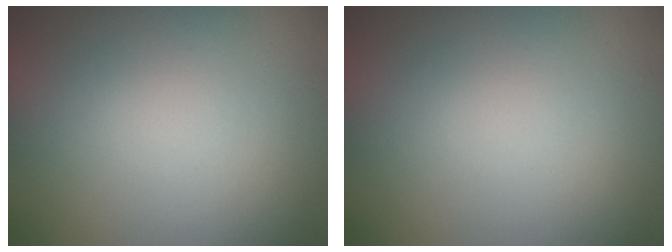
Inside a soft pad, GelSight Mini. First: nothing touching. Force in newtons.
{"total": 0.0}